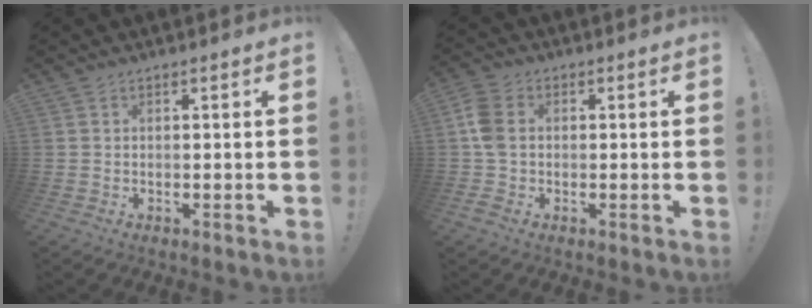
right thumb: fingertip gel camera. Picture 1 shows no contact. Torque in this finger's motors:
{"motor_torque": [0.52, 0.36, 0.95, -0.46, 0.32]}